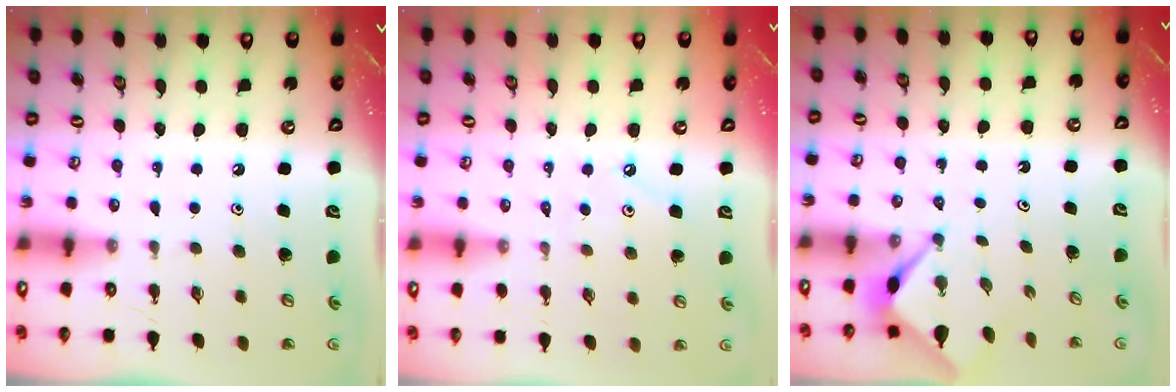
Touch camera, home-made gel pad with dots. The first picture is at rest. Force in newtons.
{"total": 4.2, "press": 4.2, "slide": 0.1}
{"total": 3.3, "press": 3.3, "slide": 0.4}